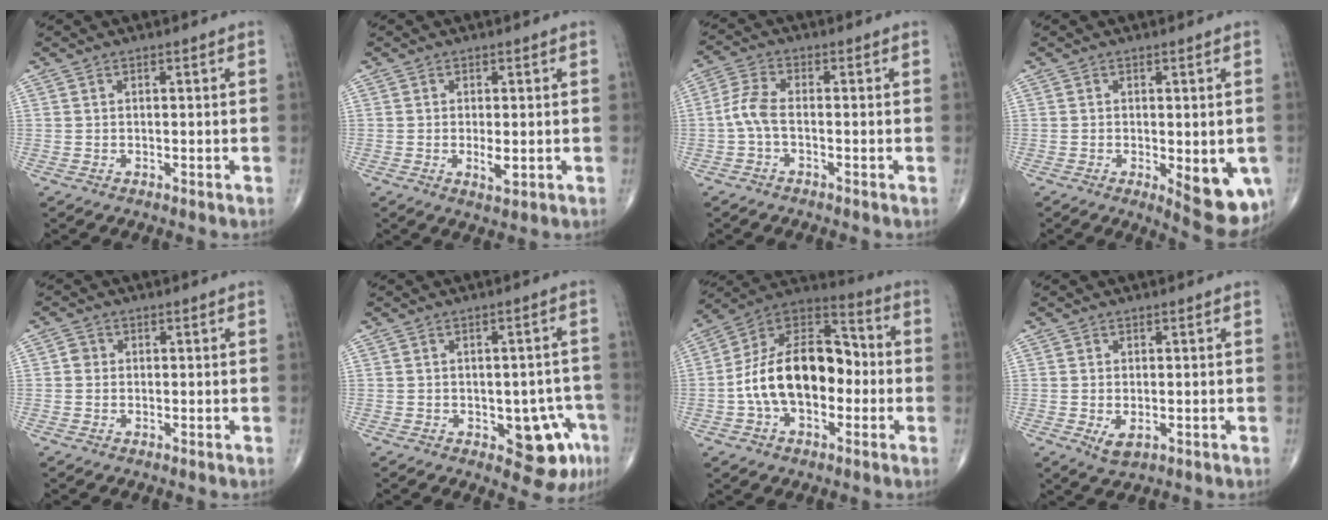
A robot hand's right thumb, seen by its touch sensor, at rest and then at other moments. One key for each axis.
{"total": 2.6, "fx": -0.3, "fy": 1.0, "fz": 2.4, "tx": -0.046, "ty": -0.007, "tz": -0.005}
{"total": 4.4, "fx": -1.2, "fy": 1.8, "fz": 3.8, "tx": -0.092, "ty": 0.013, "tz": -0.032}
{"total": 9.8, "fx": -2.5, "fy": 3.9, "fz": 8.6, "tx": -0.092, "ty": -0.016, "tz": -0.025}
{"total": 1.5, "fx": 0.0, "fy": 1.4, "fz": 0.5, "tx": -0.001, "ty": 0.003, "tz": -0.004}
{"total": 8.8, "fx": -3.3, "fy": 4.5, "fz": 6.7, "tx": -0.048, "ty": 0.015, "tz": -0.033}
{"total": 19.3, "fx": -2.1, "fy": 11.8, "fz": 15.1, "tx": -0.239, "ty": 0.047, "tz": -0.044}
{"total": 2.8, "fx": -0.6, "fy": 1.5, "fz": 2.3, "tx": -0.039, "ty": -0.005, "tz": -0.003}